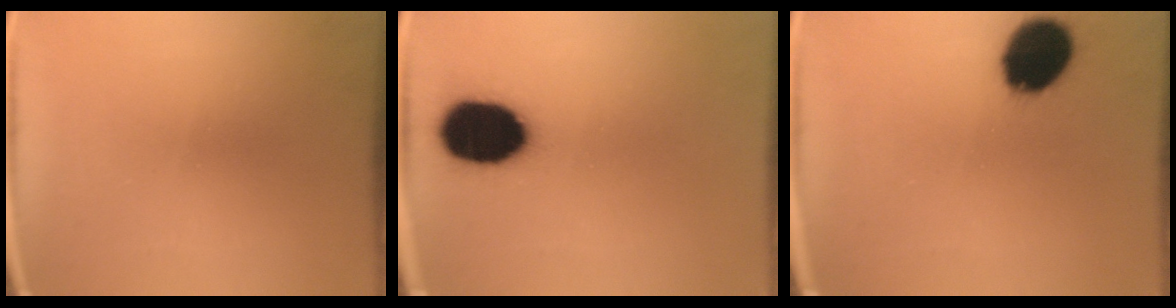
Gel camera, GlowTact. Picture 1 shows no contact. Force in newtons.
{"total": 17.6}
{"total": 15.5}